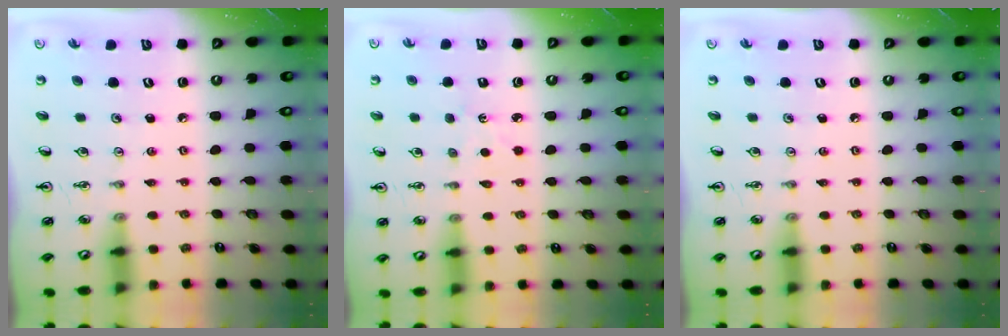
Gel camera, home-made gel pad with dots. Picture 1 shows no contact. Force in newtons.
{"total": 2.9, "press": 2.9, "slide": 0.4}
{"total": 0.0}